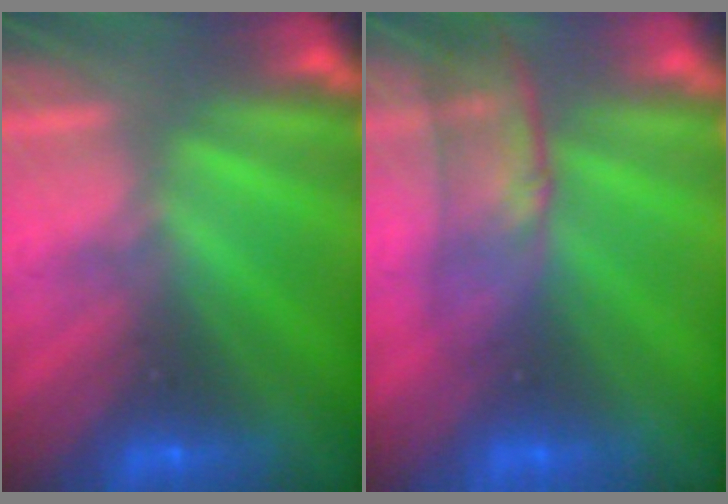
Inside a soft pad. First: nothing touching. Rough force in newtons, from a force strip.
{"total": 3.0}